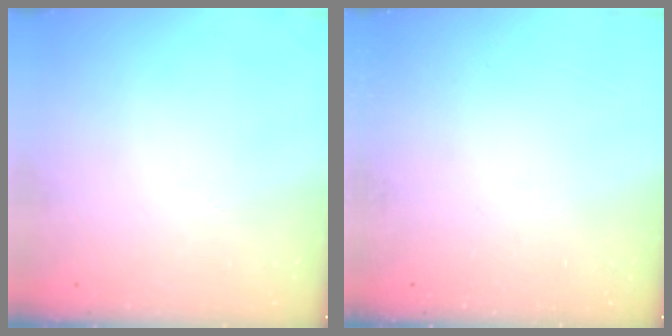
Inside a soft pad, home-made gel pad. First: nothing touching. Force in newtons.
{"total": 0.0}